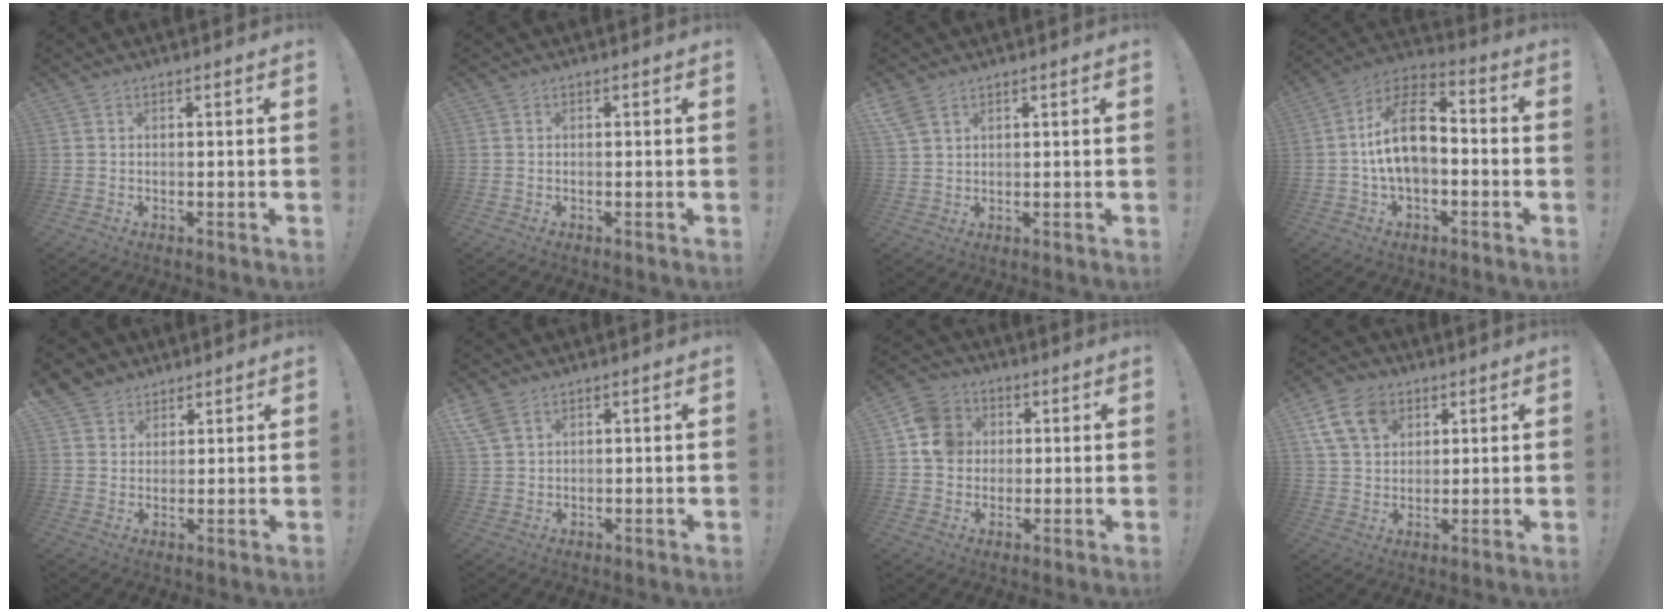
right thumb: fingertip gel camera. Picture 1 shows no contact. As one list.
[{"total": 0.0}, {"total": 4.2, "force": [2.7, 2.1, 2.5], "torque": [-0.051, -0.007, 0.055]}, {"total": 14.4, "force": [-0.5, 8.7, 11.5], "torque": [-0.196, 0.016, -0.006]}, {"total": 5.3, "force": [3.8, 3.7, 0.2], "torque": [-0.006, -0.028, 0.075]}, {"total": 4.6, "force": [3.0, 2.4, 2.6], "torque": [-0.054, -0.007, 0.060]}, {"total": 10.7, "force": [1.8, 9.7, 4.0], "torque": [-0.051, 0.010, 0.039]}, {"total": 11.9, "force": [5.9, 8.5, 5.8], "torque": [-0.112, -0.017, 0.117]}]